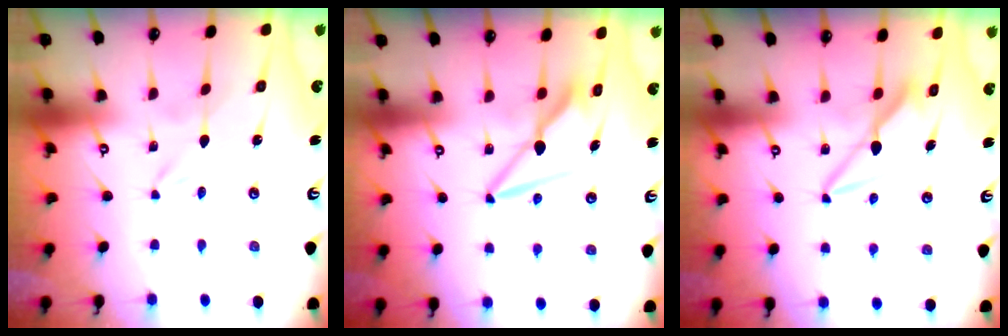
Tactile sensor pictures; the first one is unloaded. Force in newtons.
{"total": 7.5, "press": 7.5, "slide": 0.4}
{"total": 8.2, "press": 8.2, "slide": 0.0}